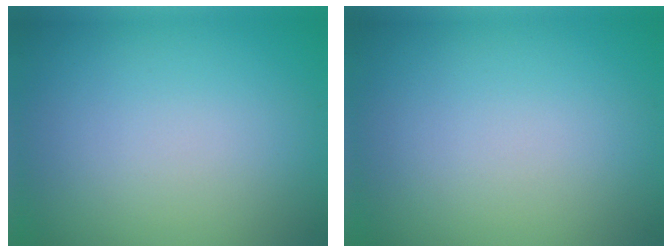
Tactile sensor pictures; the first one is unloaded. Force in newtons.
{"total": 0.0}